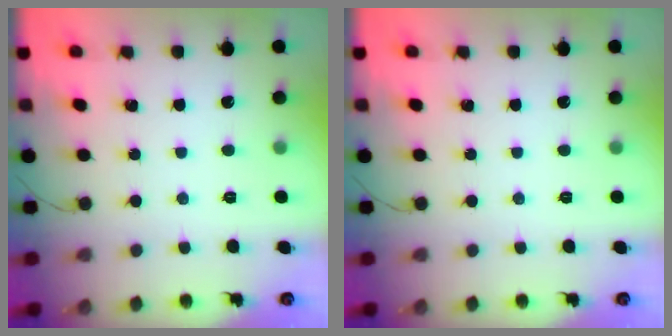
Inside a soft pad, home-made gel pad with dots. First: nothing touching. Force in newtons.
{"total": 0.0}